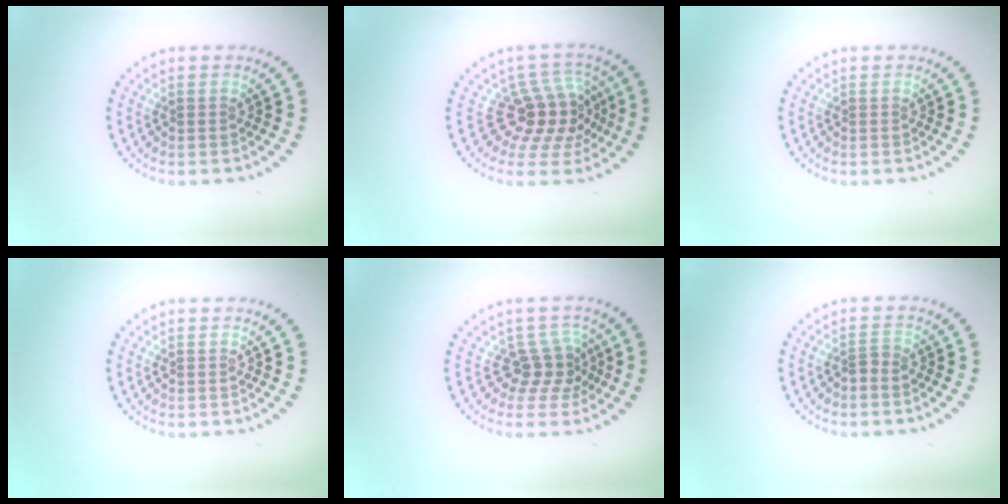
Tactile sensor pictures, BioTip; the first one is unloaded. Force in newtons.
{"total": 4.6, "press": 3.7, "slide": 2.7}
{"total": 0.0}
{"total": 0.0}
{"total": 2.9, "press": 2.1, "slide": 2.0}
{"total": 0.9, "press": 0.5, "slide": 0.7}